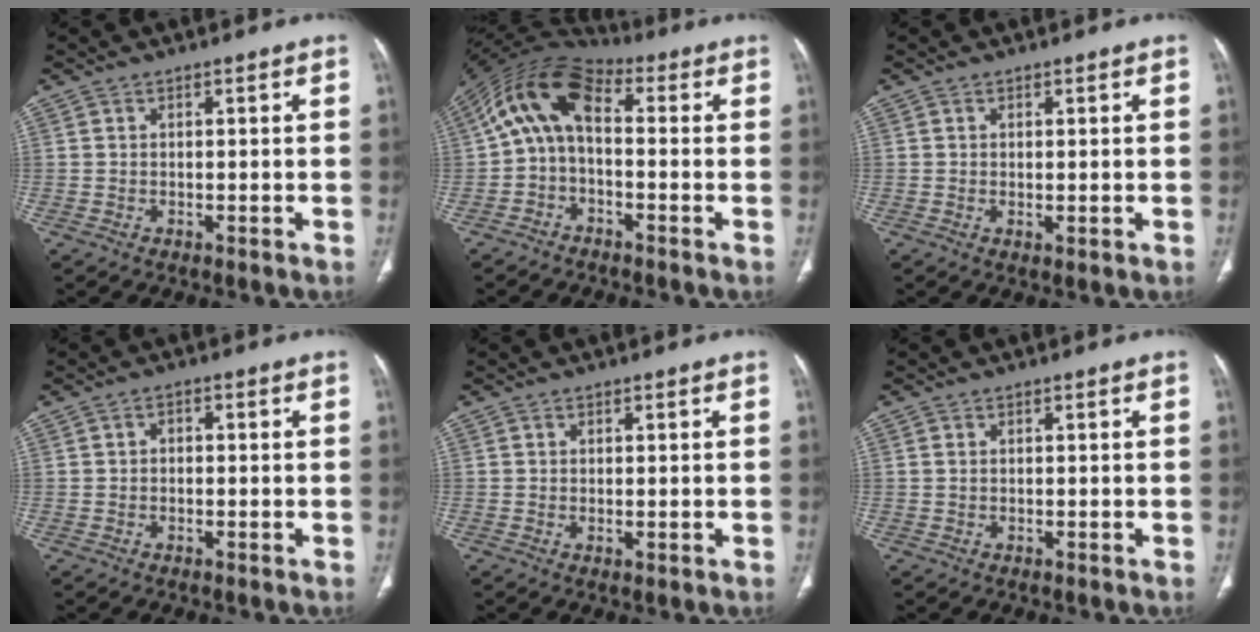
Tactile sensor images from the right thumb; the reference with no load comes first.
{"total": 11.5, "force": [0.3, 6.6, 9.4], "torque": [-0.164, 0.043, -0.011]}
{"total": 1.1, "force": [0.0, 0.4, 1.0], "torque": [-0.023, -0.007, 0.003]}
{"total": 1.3, "force": [-0.1, 1.0, 0.8], "torque": [-0.007, 0.006, -0.005]}
{"total": 0.9, "force": [0.0, 0.3, 0.8], "torque": [-0.019, -0.006, 0.003]}
{"total": 0.0}